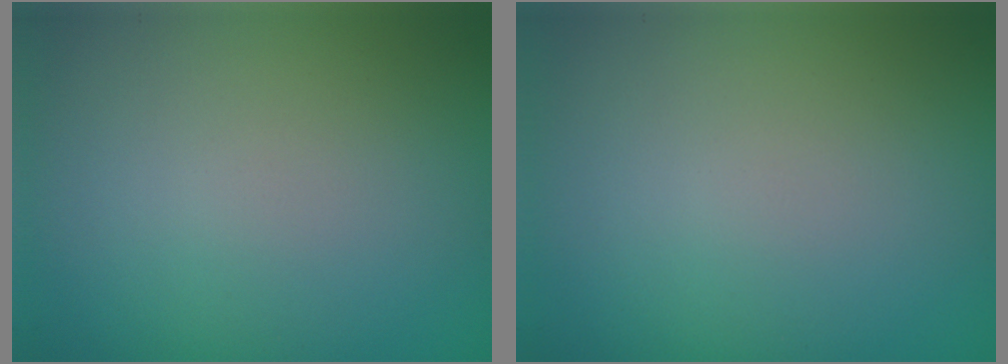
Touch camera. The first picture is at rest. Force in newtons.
{"total": 0.0}